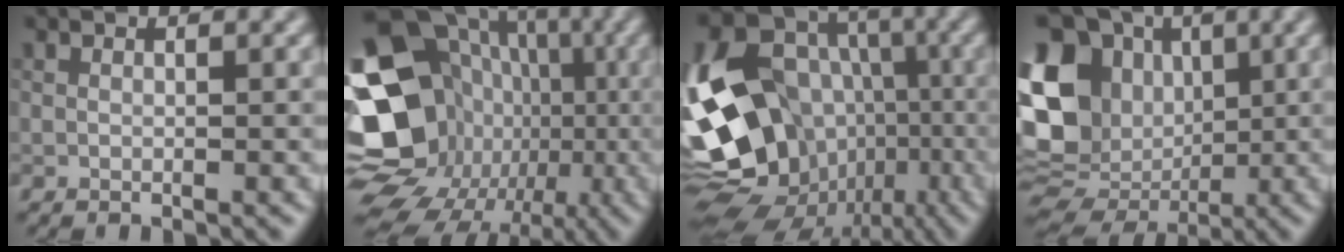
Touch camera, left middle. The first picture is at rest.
{"total": 20.9, "force": [-4.7, 18.3, 9.0], "torque": [-0.160, 0.005, -0.111]}
{"total": 18.7, "force": [-5.5, 15.0, 9.7], "torque": [-0.194, -0.004, -0.077]}
{"total": 13.0, "force": [-0.1, 10.7, 7.5], "torque": [-0.164, 0.008, 0.013]}